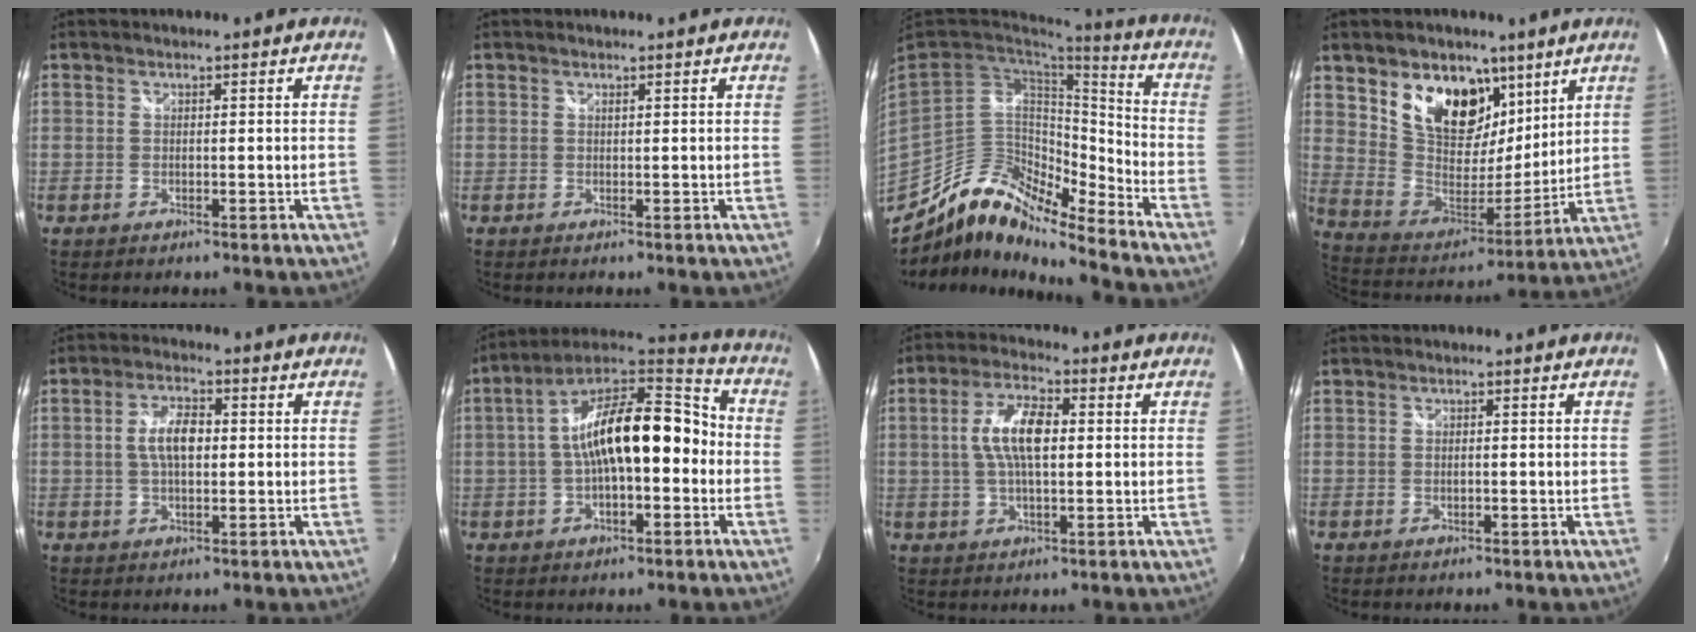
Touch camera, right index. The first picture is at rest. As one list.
[{"total": 0.0}, {"total": 11.6, "force": [-9.6, 3.0, 5.9], "torque": [-0.105, 0.009, -0.193]}, {"total": 17.9, "force": [9.8, 11.5, 9.6], "torque": [-0.191, 0.003, 0.185]}, {"total": 6.0, "force": [0.3, 2.8, 5.3], "torque": [-0.099, 0.010, 0.006]}, {"total": 18.6, "force": [-1.2, 7.7, 16.9], "torque": [-0.294, 0.027, -0.027]}, {"total": 8.7, "force": [0.8, 3.4, 7.9], "torque": [-0.155, 0.013, 0.014]}, {"total": 0.8, "force": [-0.2, 0.5, 0.7], "torque": [-0.012, -0.002, -0.003]}]